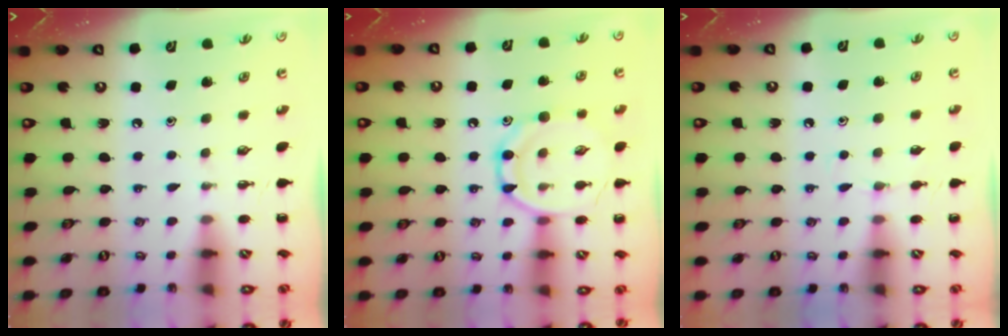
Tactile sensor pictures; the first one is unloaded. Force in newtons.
{"total": 12.9, "press": 12.9, "slide": 0.7}
{"total": 4.0, "press": 3.8, "slide": 1.4}